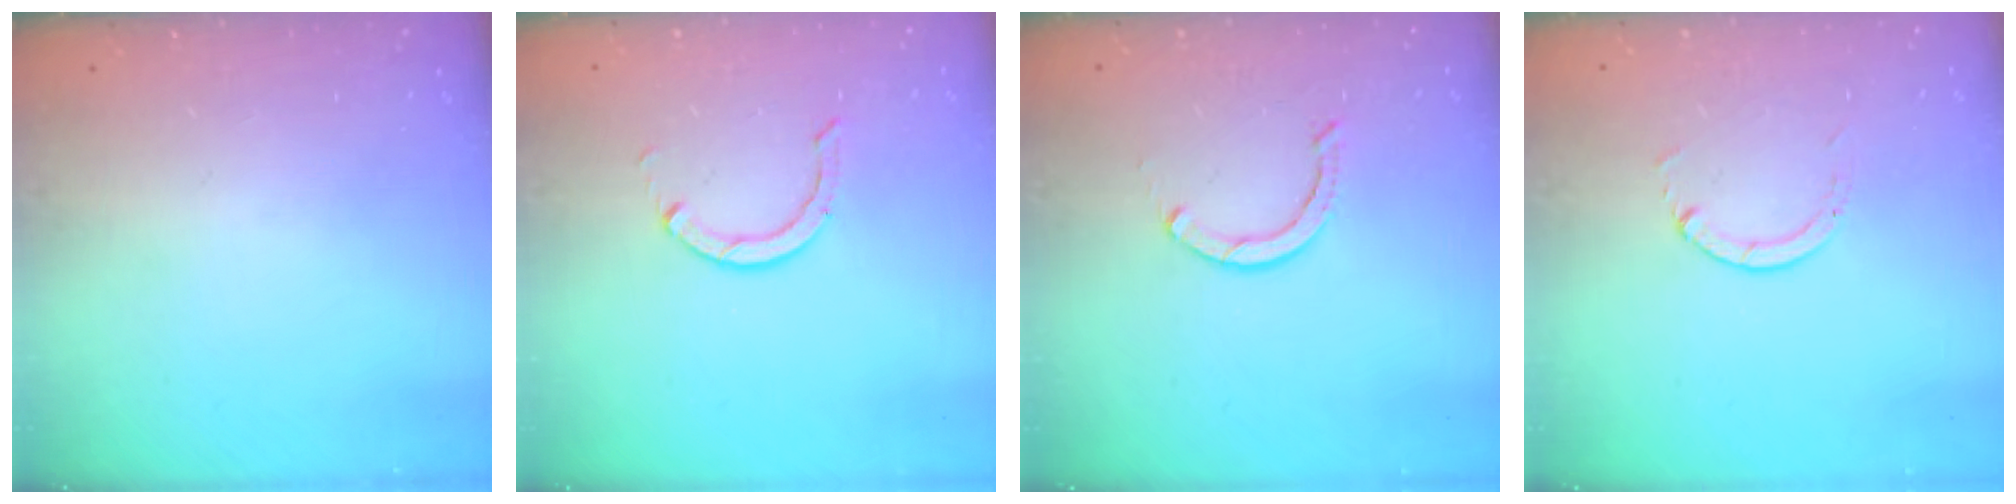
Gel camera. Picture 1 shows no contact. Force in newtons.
{"total": 3.2, "press": 3.2, "slide": 0.4}
{"total": 2.4, "press": 2.4, "slide": 0.0}
{"total": 1.3, "press": 1.3, "slide": 0.2}